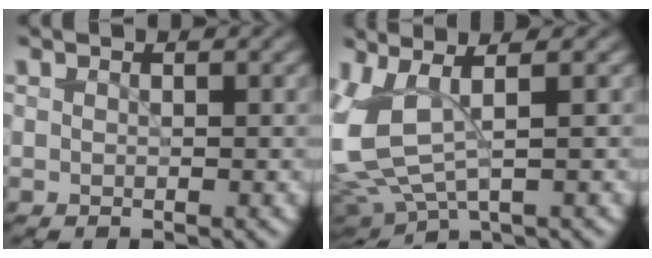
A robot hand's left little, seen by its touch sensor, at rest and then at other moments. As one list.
[{"total": 5.9, "force": [0.6, 2.6, 5.3], "torque": [-0.142, -0.009, 0.019]}]